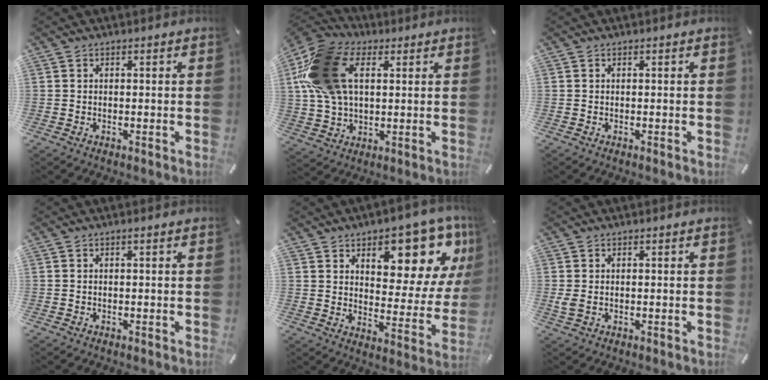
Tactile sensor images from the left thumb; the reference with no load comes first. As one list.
[{"total": 20.7, "force": [5.2, 13.6, 14.6], "torque": [-0.326, 0.015, 0.095]}, {"total": 0.0}, {"total": 0.6, "force": [-0.1, 0.0, 0.6], "torque": [-0.011, -0.001, -0.001]}, {"total": 13.5, "force": [9.1, 6.6, 7.4], "torque": [-0.072, -0.083, 0.152]}, {"total": 1.7, "force": [0.0, 1.0, 1.3], "torque": [-0.033, 0.000, -0.001]}]